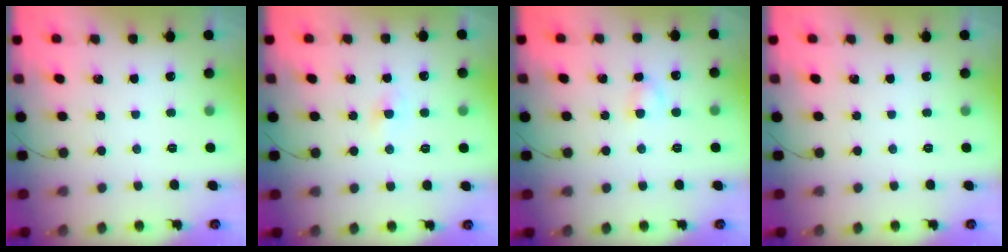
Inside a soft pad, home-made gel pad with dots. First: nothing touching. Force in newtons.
{"total": 2.1, "press": 1.9, "slide": 0.7}
{"total": 2.8, "press": 2.6, "slide": 1.2}
{"total": 0.0}